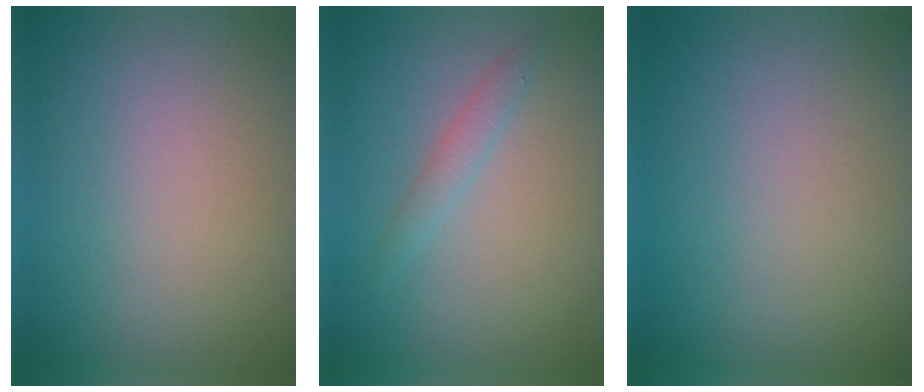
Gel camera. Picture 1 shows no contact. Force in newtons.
{"total": 1.4, "press": 1.4, "slide": 0.1}
{"total": 0.0}